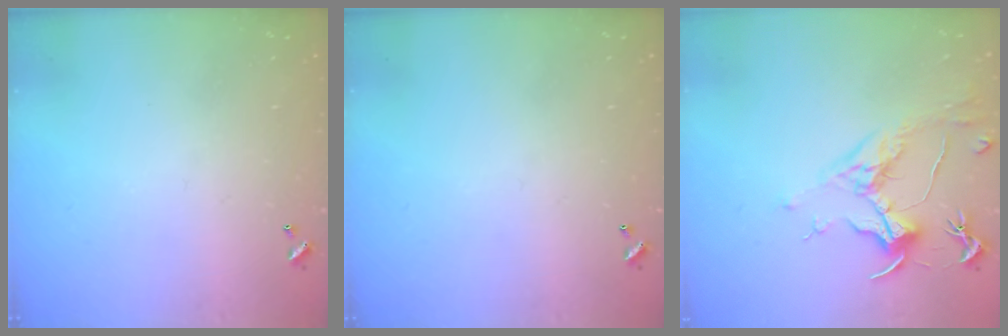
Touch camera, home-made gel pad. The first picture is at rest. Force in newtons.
{"total": 0.0}
{"total": 1.6, "press": 1.4, "slide": 0.8}